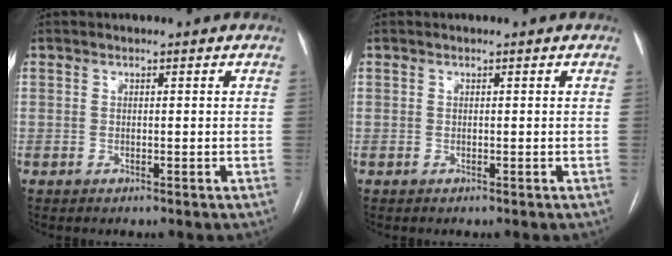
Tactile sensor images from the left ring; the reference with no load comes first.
{"total": 0.0}